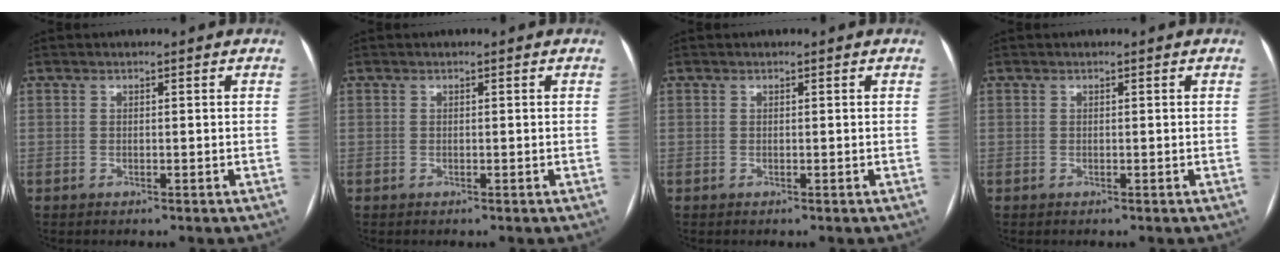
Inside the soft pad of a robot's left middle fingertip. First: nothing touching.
{"total": 0.0}
{"total": 0.0}
{"total": 0.0}